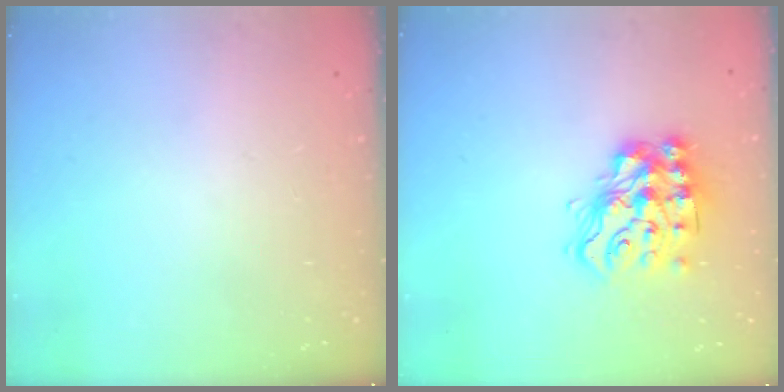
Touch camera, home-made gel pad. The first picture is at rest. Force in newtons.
{"total": 16.4, "press": 16.1, "slide": 3.4}